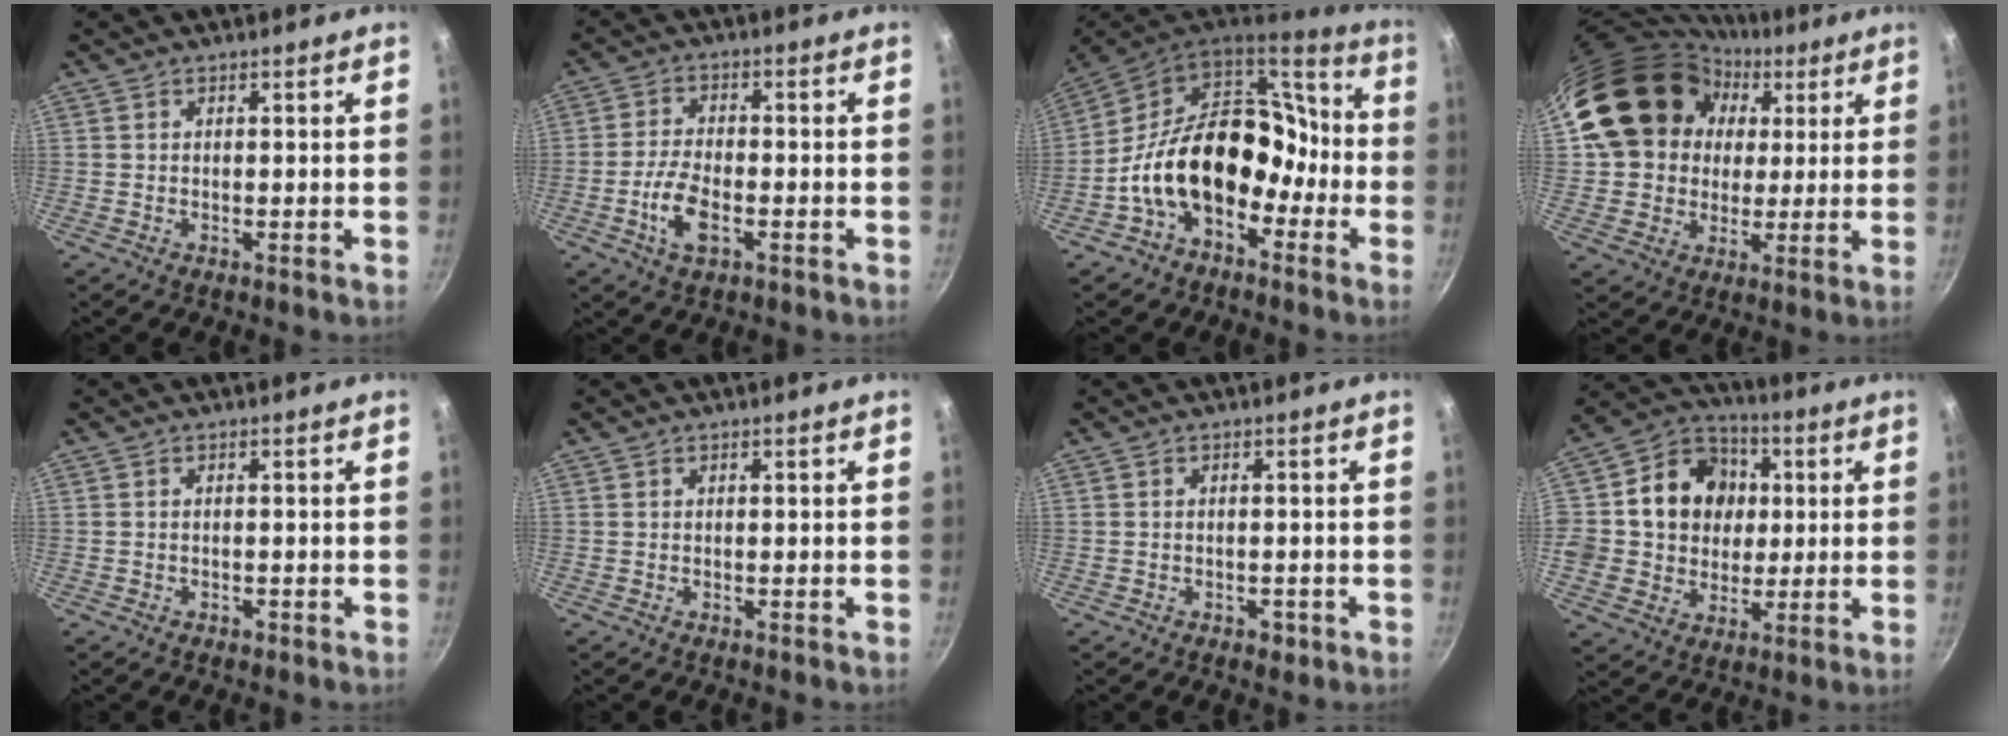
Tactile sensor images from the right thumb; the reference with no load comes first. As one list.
[{"total": 7.2, "force": [-2.5, 3.4, 5.8], "torque": [-0.115, 0.015, -0.052]}, {"total": 20.2, "force": [-5.6, 13.8, 13.6], "torque": [-0.175, 0.081, -0.109]}, {"total": 18.5, "force": [5.3, 15.5, 8.7], "torque": [-0.129, 0.025, 0.093]}, {"total": 0.8, "force": [-0.5, 0.5, 0.5], "torque": [-0.009, 0.003, -0.005]}, {"total": 0.0}, {"total": 2.0, "force": [-1.0, 1.3, 1.2], "torque": [-0.016, 0.008, -0.006]}, {"total": 16.0, "force": [2.4, 14.1, 7.1], "torque": [-0.091, 0.019, 0.033]}]